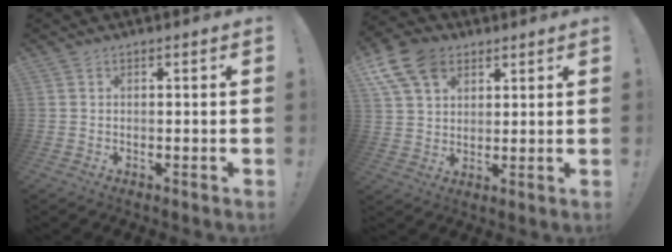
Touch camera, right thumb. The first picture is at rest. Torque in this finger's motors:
{"motor_torque": [-0.03, 0.41, 0.34, -0.13, 0.06]}